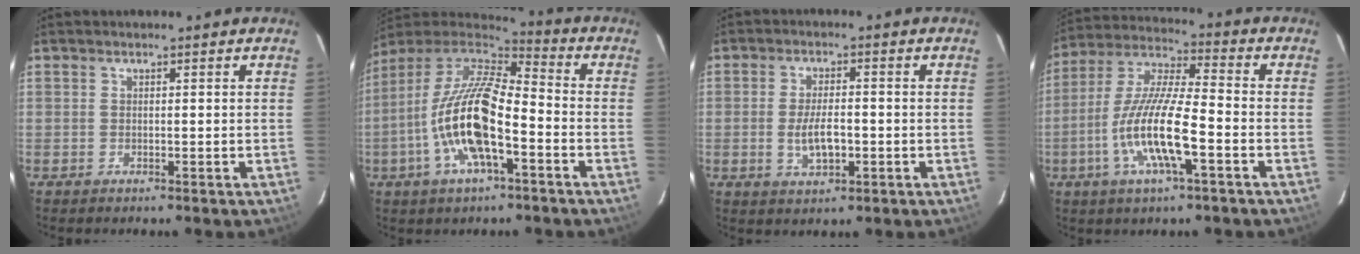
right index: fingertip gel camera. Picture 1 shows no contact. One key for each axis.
{"total": 18.0, "fx": -6.0, "fy": 6.0, "fz": 15.9, "tx": -0.308, "ty": -0.015, "tz": -0.121}
{"total": 5.9, "fx": -1.3, "fy": 2.4, "fz": 5.2, "tx": -0.103, "ty": -0.004, "tz": -0.019}
{"total": 14.5, "fx": -5.0, "fy": 2.6, "fz": 13.4, "tx": -0.271, "ty": -0.007, "tz": -0.101}